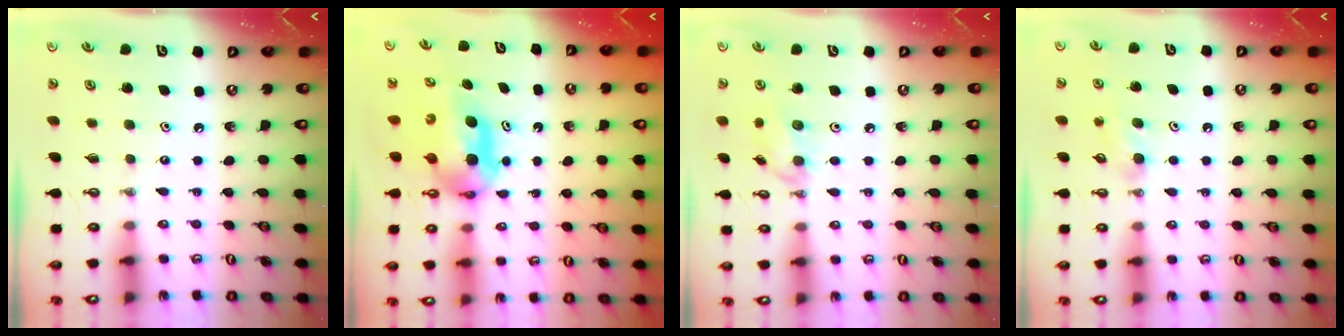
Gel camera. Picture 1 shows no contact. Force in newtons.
{"total": 7.3, "press": 6.3, "slide": 3.5}
{"total": 8.5, "press": 8.4, "slide": 1.1}
{"total": 5.3, "press": 5.1, "slide": 1.4}